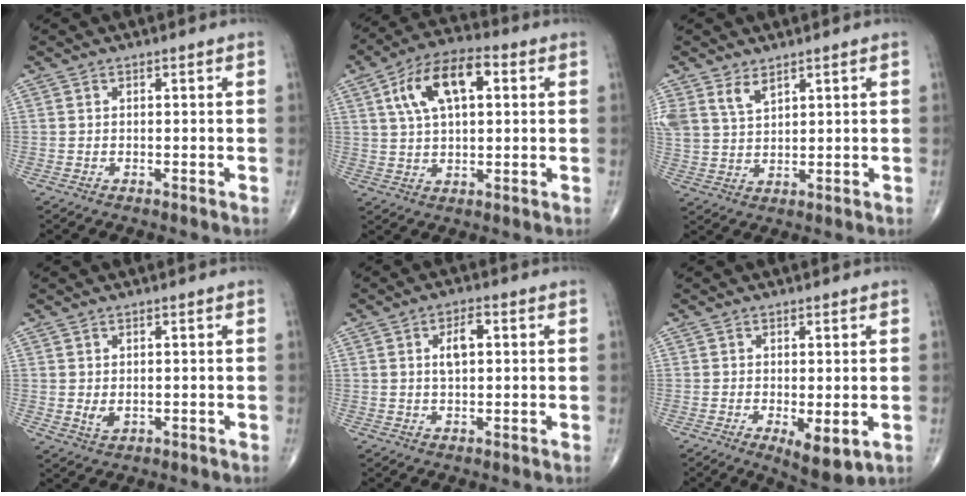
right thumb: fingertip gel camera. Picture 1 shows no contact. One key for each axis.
{"total": 12.9, "fx": 3.9, "fy": 6.4, "fz": 10.5, "tx": -0.182, "ty": 0.016, "tz": 0.063}
{"total": 6.0, "fx": 3.9, "fy": 3.2, "fz": 3.3, "tx": -0.062, "ty": -0.014, "tz": 0.088}
{"total": 2.3, "fx": 0.1, "fy": 1.6, "fz": 1.7, "tx": -0.025, "ty": -0.007, "tz": 0.009}
{"total": 4.4, "fx": 1.0, "fy": 2.1, "fz": 3.7, "tx": -0.062, "ty": 0.004, "tz": 0.016}
{"total": 6.1, "fx": -1.5, "fy": 2.3, "fz": 5.4, "tx": -0.079, "ty": -0.020, "tz": -0.014}